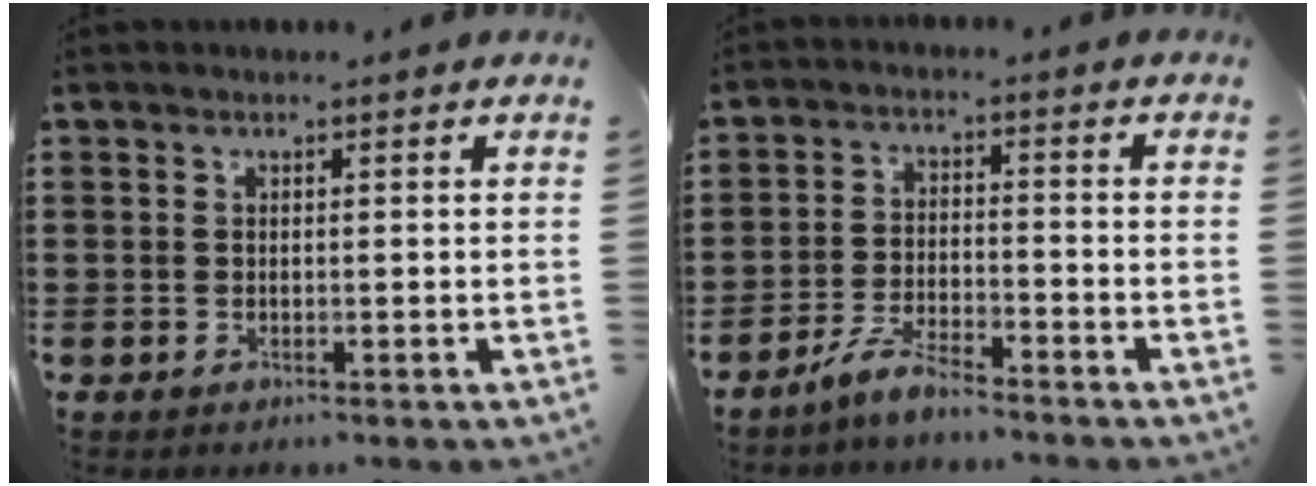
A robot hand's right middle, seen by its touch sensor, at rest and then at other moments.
{"total": 4.9, "force": [-4.3, 0.7, 2.3], "torque": [-0.057, 0.000, -0.086]}